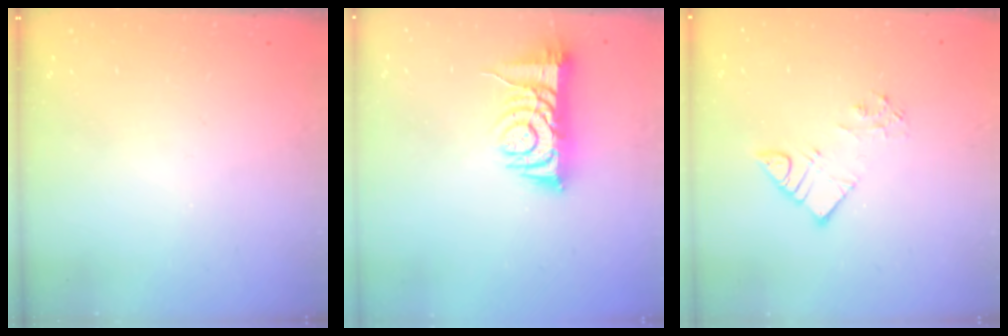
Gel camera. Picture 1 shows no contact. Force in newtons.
{"total": 8.4, "press": 8.3, "slide": 0.9}
{"total": 6.3, "press": 6.3, "slide": 0.4}